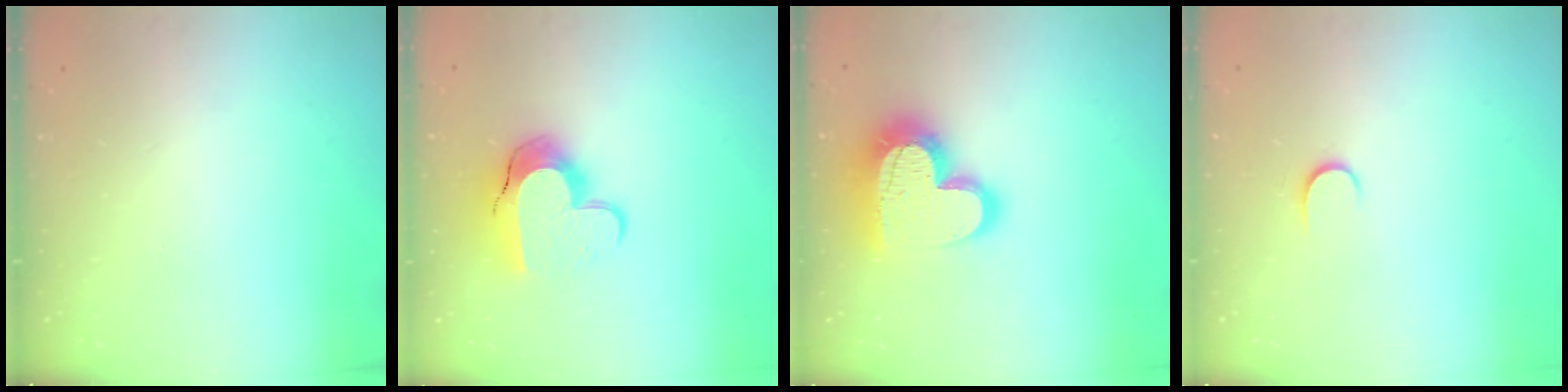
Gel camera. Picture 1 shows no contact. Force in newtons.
{"total": 12.9, "press": 12.9, "slide": 0.9}
{"total": 21.1, "press": 21.0, "slide": 1.9}
{"total": 5.3, "press": 5.3, "slide": 0.5}